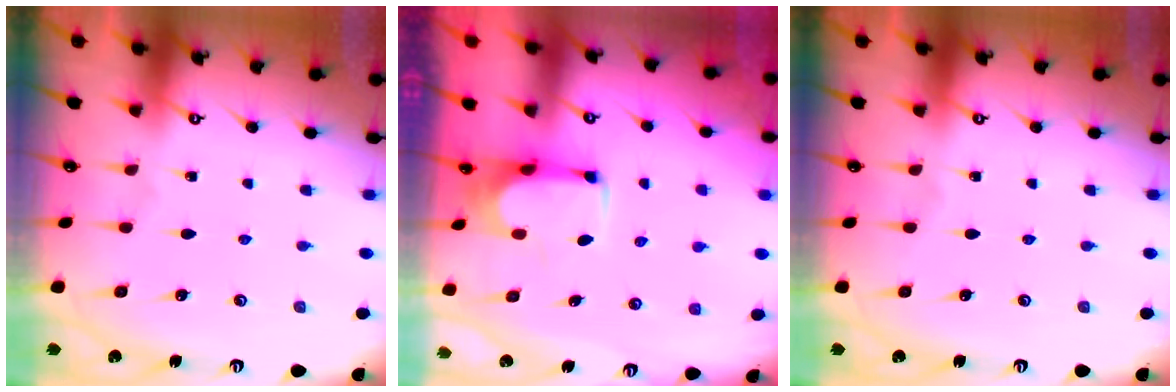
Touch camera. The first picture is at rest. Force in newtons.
{"total": 5.3, "press": 5.2, "slide": 1.0}
{"total": 0.0}